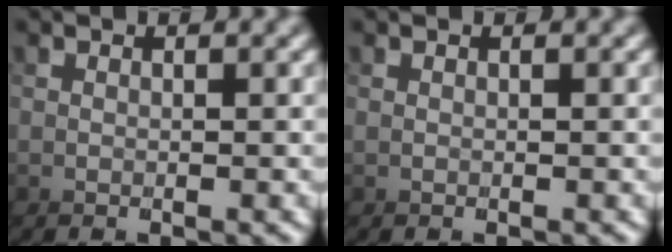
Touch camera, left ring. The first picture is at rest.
{"total": 0.0}